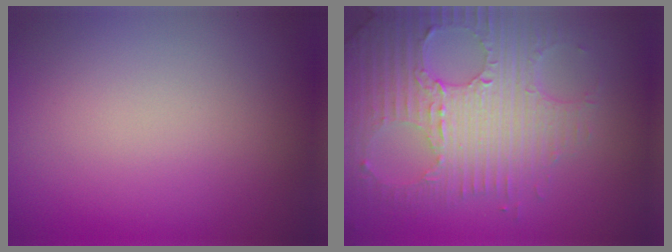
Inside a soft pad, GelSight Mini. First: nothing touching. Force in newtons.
{"total": 8.0, "press": 5.7, "slide": 5.6}